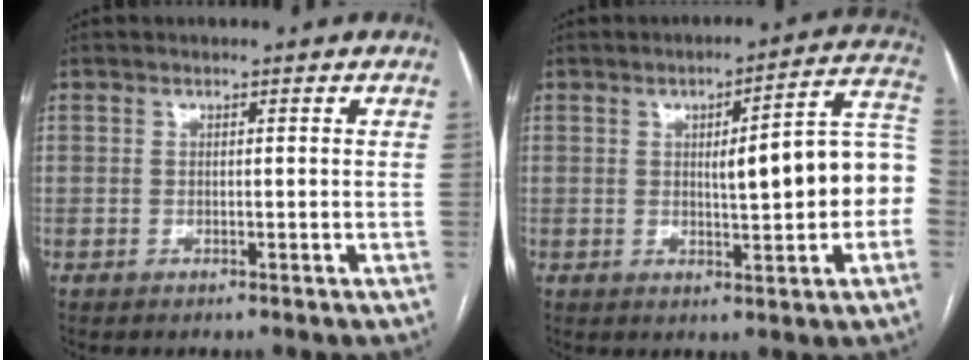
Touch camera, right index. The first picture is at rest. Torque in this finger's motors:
{"motor_torque": [0.40, -0.14, 0.28, 0.09]}